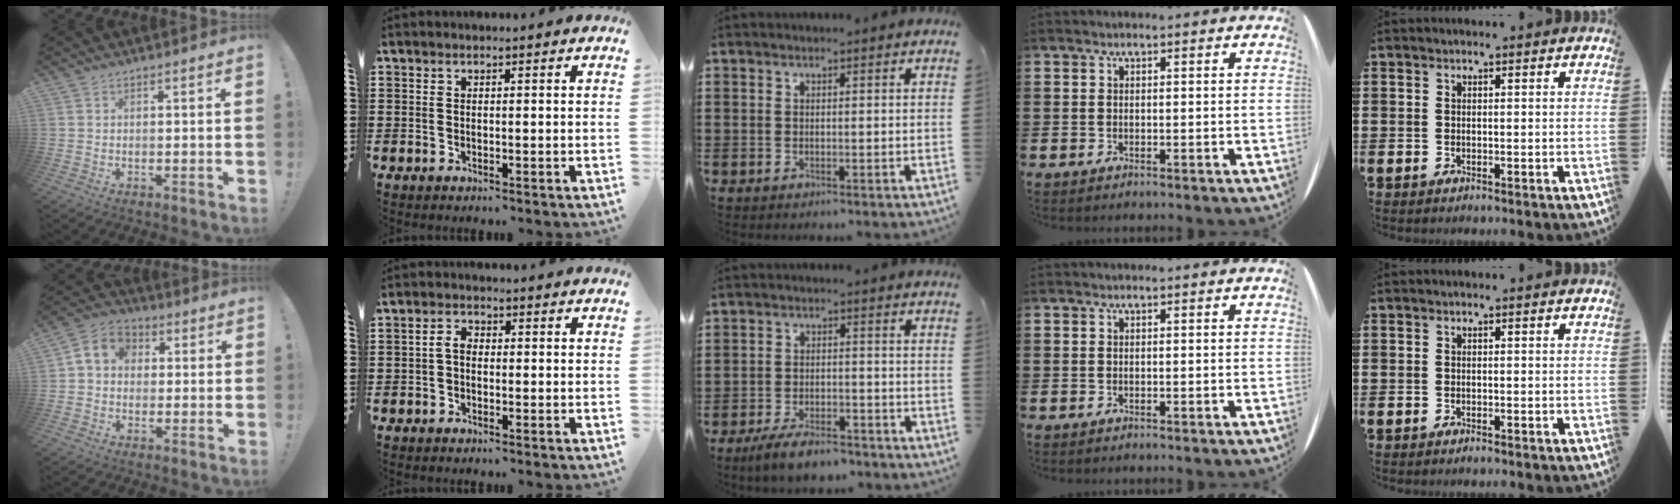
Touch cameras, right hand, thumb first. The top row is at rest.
{"thumb": {"total": 7.3, "force": [1.0, 6.2, 3.8], "torque": [-0.056, 0.009, 0.023]}, "index": {"total": 2.2, "force": [-0.4, 1.3, 1.7], "torque": [-0.042, 0.002, -0.012]}, "middle": {"total": 5.0, "force": [-4.4, 1.2, 2.1], "torque": [-0.047, 0.002, -0.087]}}